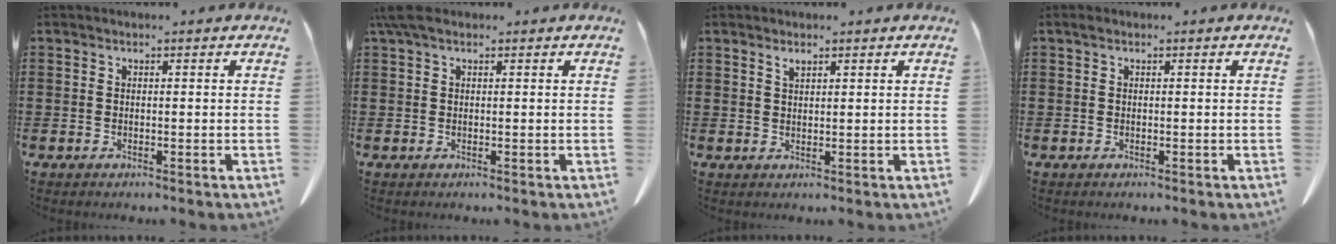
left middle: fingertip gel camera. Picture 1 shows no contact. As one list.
[{"total": 2.3, "force": [1.1, 1.0, 1.7], "torque": [-0.047, 0.002, 0.018]}, {"total": 1.3, "force": [1.0, 0.2, 0.8], "torque": [-0.018, 0.000, 0.019]}, {"total": 0.6, "force": [0.1, 0.5, 0.3], "torque": [-0.009, 0.003, 0.002]}]